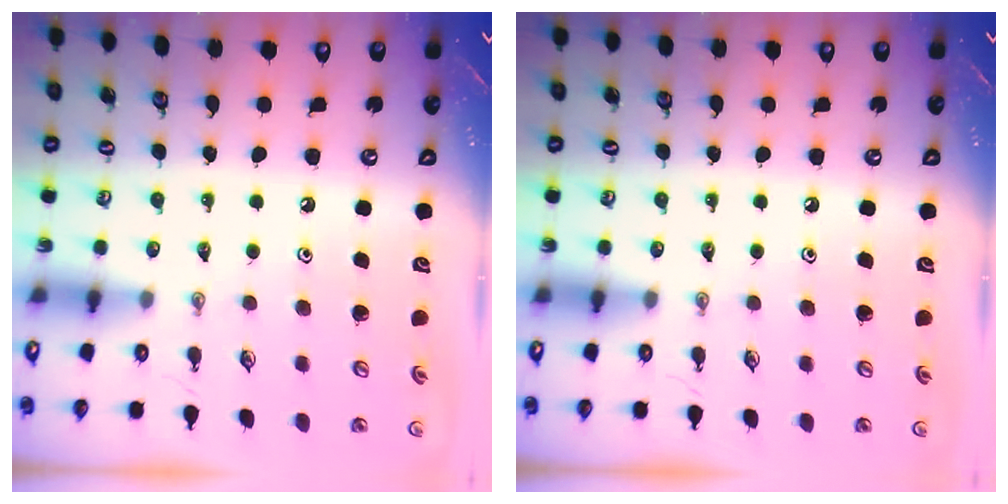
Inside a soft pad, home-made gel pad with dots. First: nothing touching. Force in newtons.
{"total": 0.0}